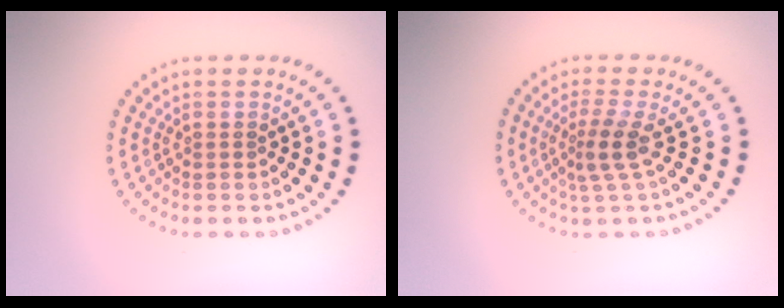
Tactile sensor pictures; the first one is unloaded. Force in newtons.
{"total": 2.5, "press": 1.7, "slide": 1.9}